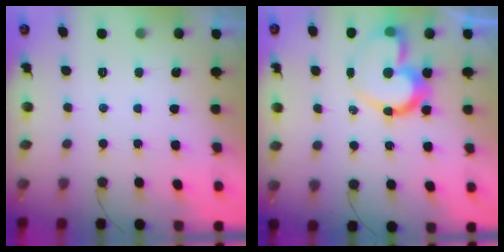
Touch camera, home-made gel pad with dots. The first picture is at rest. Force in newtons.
{"total": 16.2, "press": 16.1, "slide": 1.5}